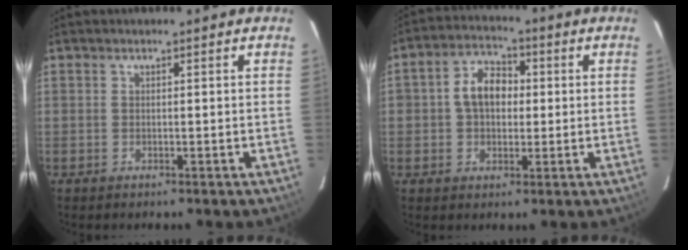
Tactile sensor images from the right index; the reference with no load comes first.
{"total": 7.4, "force": [0.5, 5.4, 5.0], "torque": [-0.091, 0.027, 0.008]}